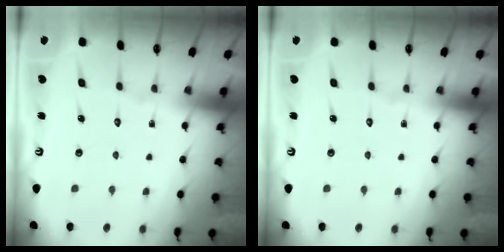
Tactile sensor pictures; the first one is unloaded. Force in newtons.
{"total": 0.0}